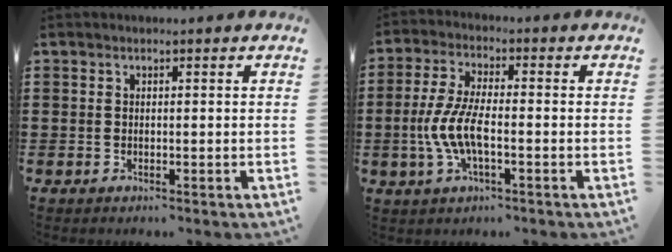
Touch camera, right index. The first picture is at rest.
{"total": 7.1, "force": [-2.0, 2.5, 6.4], "torque": [-0.152, -0.011, -0.045]}